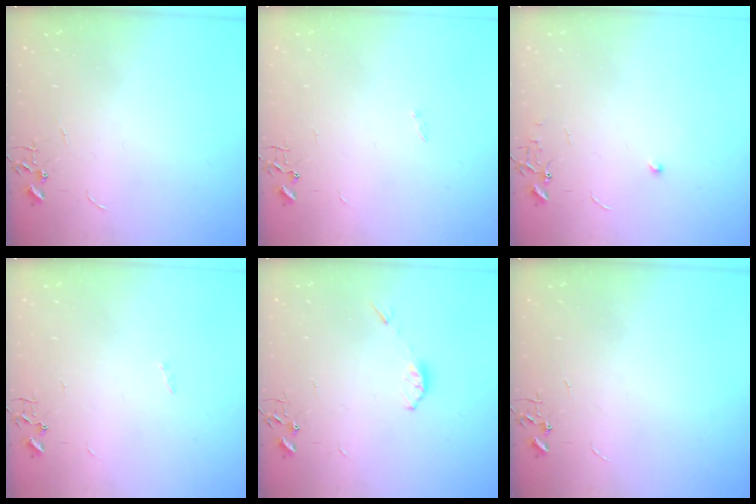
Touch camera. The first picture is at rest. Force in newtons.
{"total": 0.9, "press": 0.9, "slide": 0.2}
{"total": 5.6, "press": 5.5, "slide": 0.5}
{"total": 0.9, "press": 0.9, "slide": 0.2}
{"total": 3.3, "press": 3.3, "slide": 0.5}
{"total": 0.0}